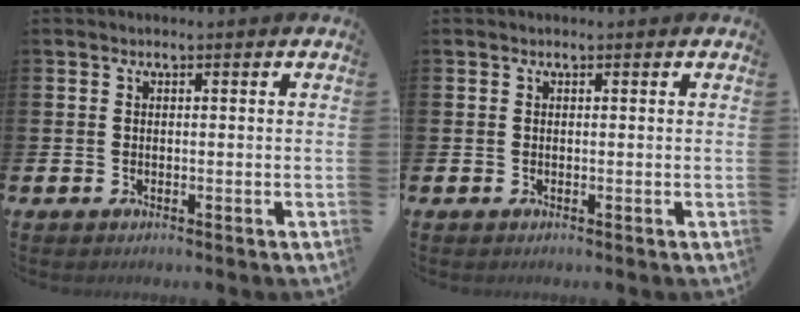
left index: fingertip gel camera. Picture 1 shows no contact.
{"total": 0.0}